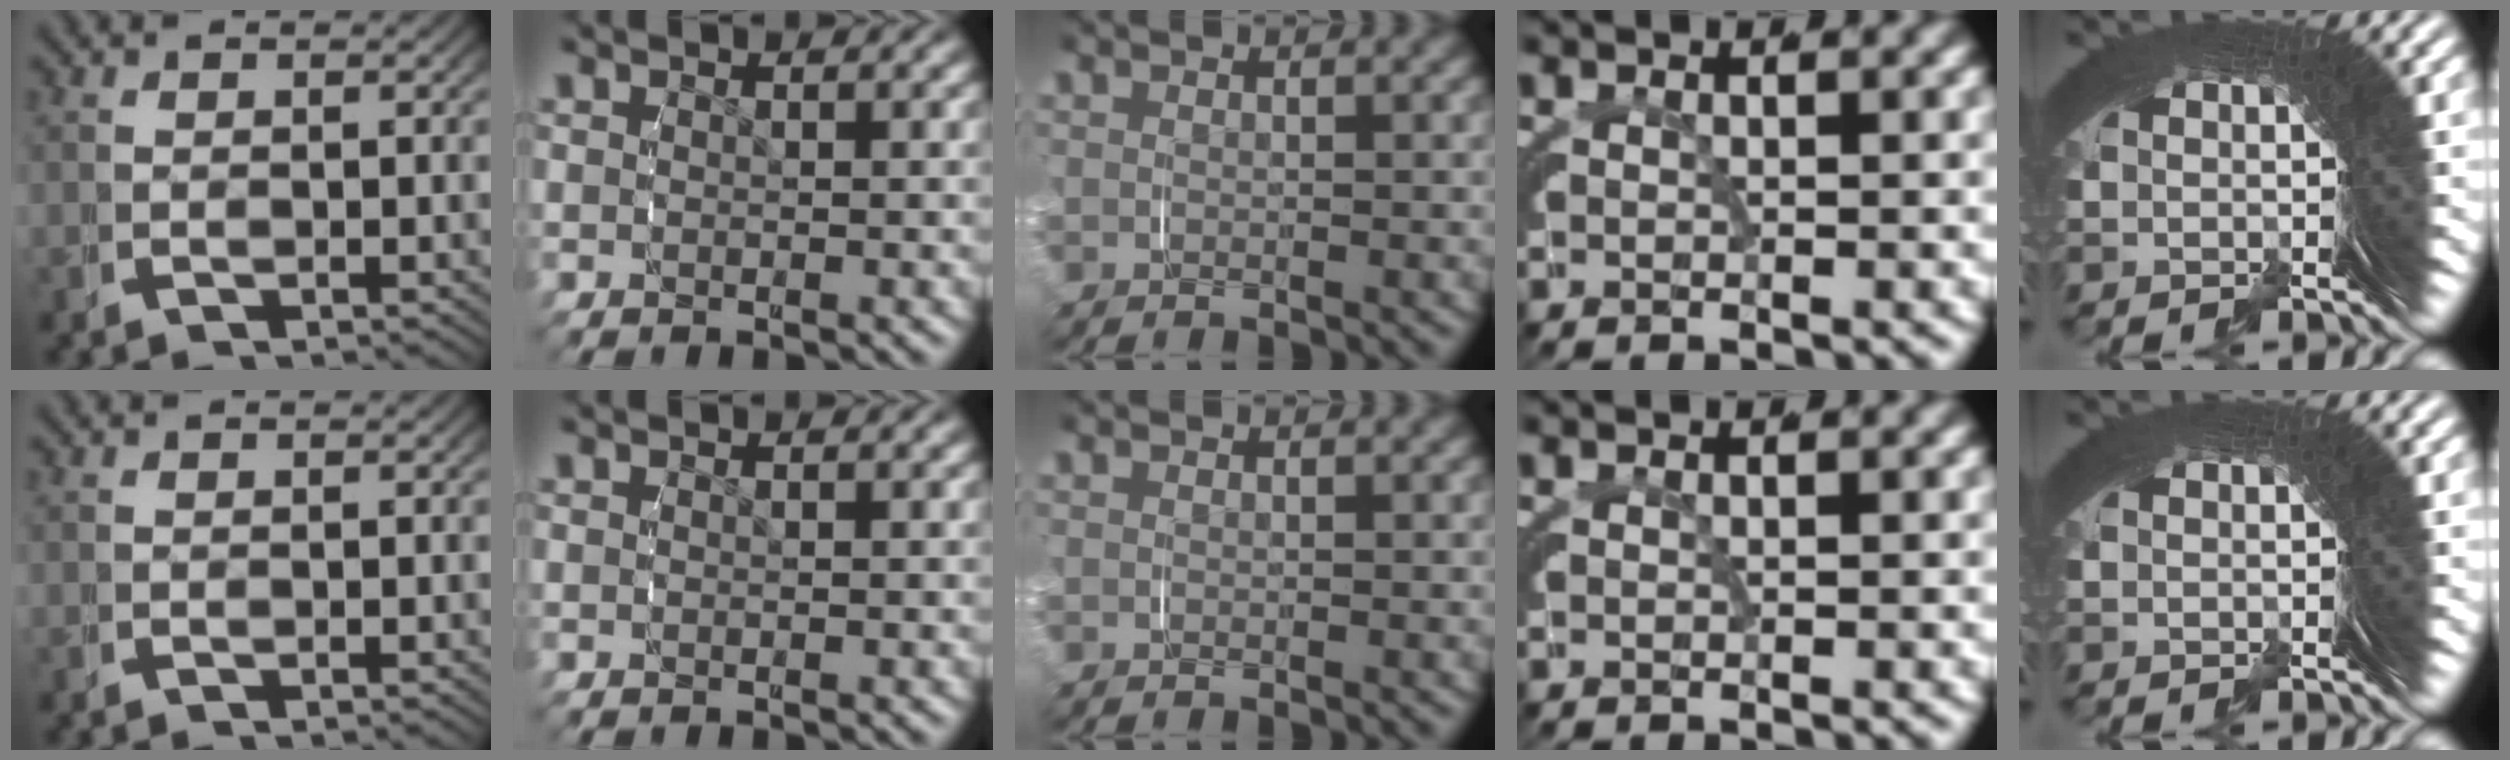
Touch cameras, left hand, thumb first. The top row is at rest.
{}